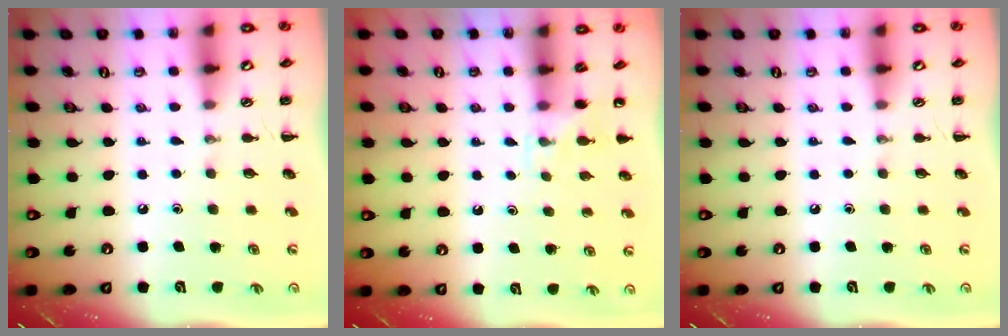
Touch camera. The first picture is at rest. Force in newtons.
{"total": 4.0, "press": 3.8, "slide": 1.3}
{"total": 0.0}